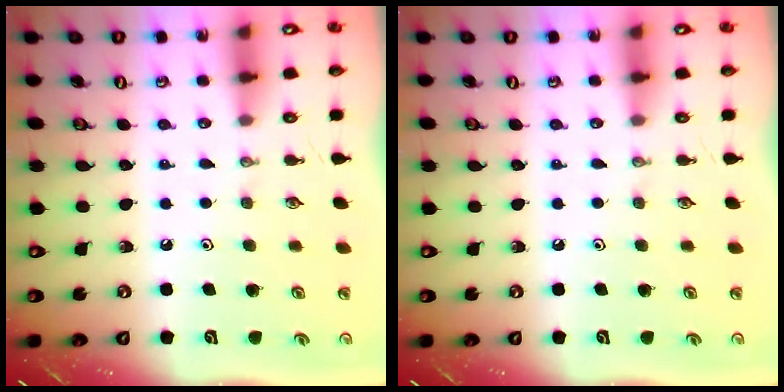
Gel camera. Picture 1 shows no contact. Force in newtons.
{"total": 0.0}